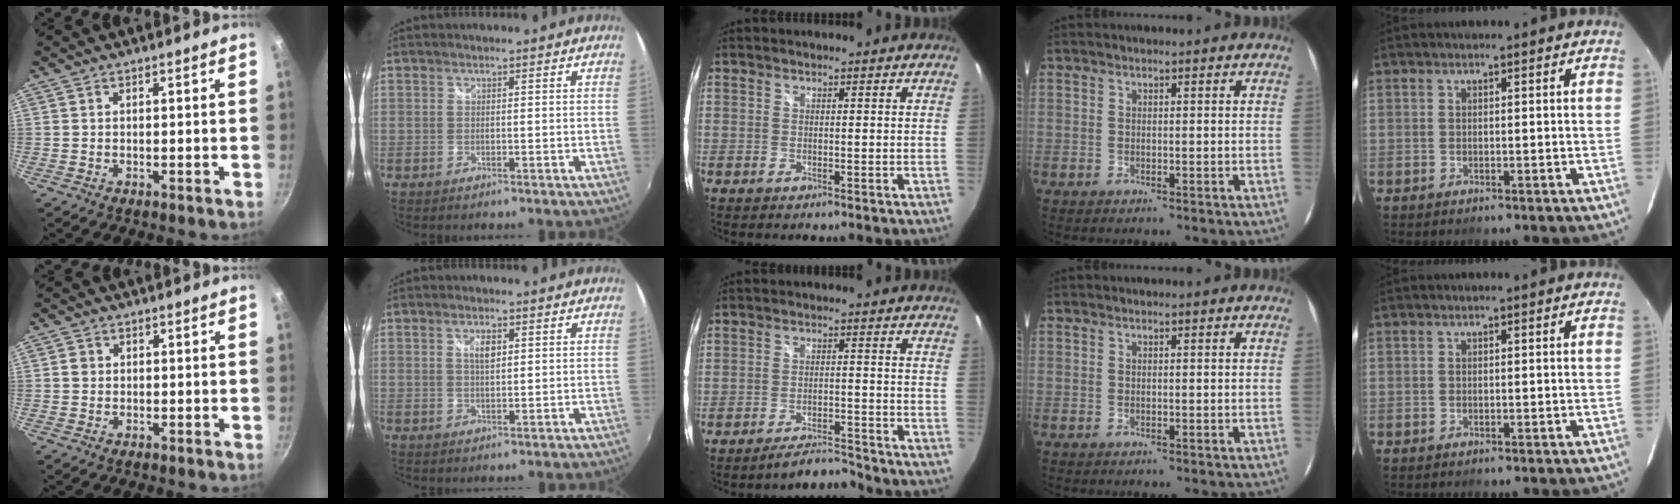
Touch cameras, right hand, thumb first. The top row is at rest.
{"thumb": {"total": 1.5, "force": [0.1, 1.4, 0.5], "torque": [-0.005, 0.006, 0.001]}, "index": {"total": 2.8, "force": [1.0, 1.1, 2.3], "torque": [-0.040, 0.003, 0.017]}, "middle": {"total": 4.9, "force": [-4.8, 0.1, 0.9], "torque": [-0.034, 0.002, -0.079]}}